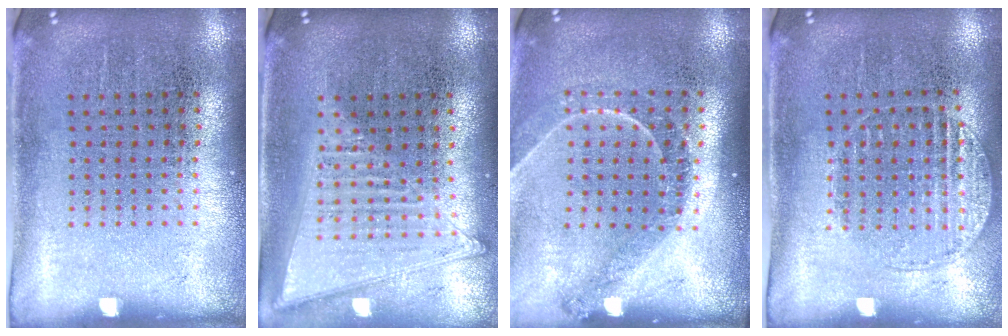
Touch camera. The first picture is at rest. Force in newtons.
{"total": 1.4, "press": 1.3, "slide": 0.3}
{"total": 1.2, "press": 1.2, "slide": 0.2}
{"total": 1.1, "press": 1.1, "slide": 0.2}